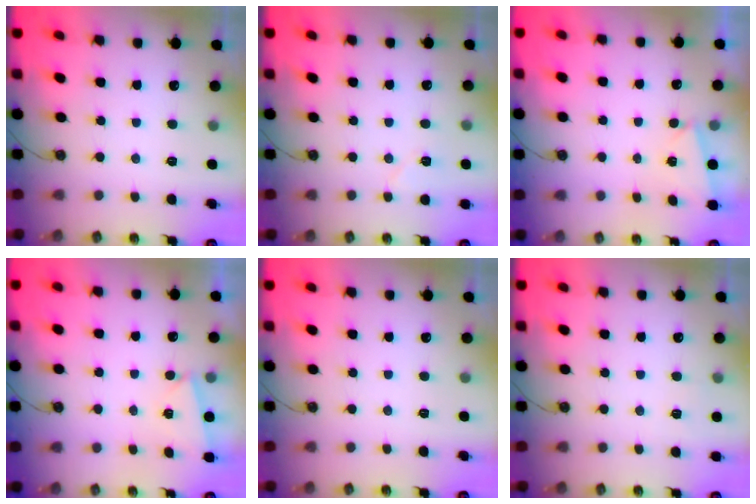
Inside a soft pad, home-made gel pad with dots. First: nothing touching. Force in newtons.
{"total": 5.7, "press": 5.1, "slide": 2.4}
{"total": 2.6, "press": 1.3, "slide": 2.3}
{"total": 2.9, "press": 2.1, "slide": 2.0}
{"total": 0.0}
{"total": 2.5, "press": 2.4, "slide": 0.4}